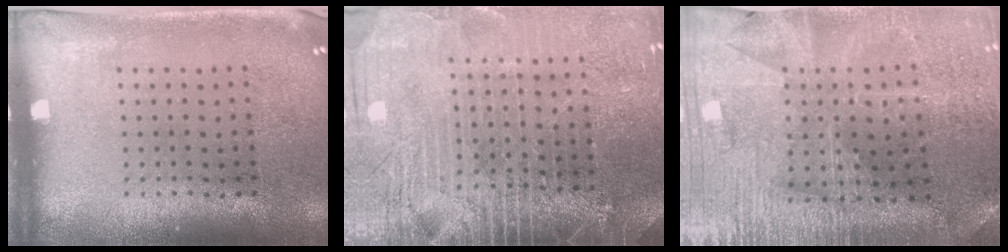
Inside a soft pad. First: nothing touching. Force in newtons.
{"total": 4.0, "press": 3.6, "slide": 1.8}
{"total": 2.0, "press": 2.0, "slide": 0.3}